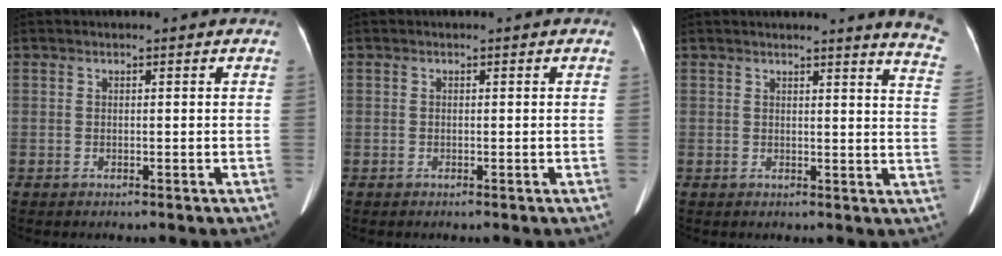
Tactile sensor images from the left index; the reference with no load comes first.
{"total": 2.2, "force": [-1.1, -1.6, -1.1], "torque": [0.015, -0.012, -0.019]}
{"total": 8.8, "force": [8.3, -0.4, 2.8], "torque": [-0.014, -0.073, 0.056]}